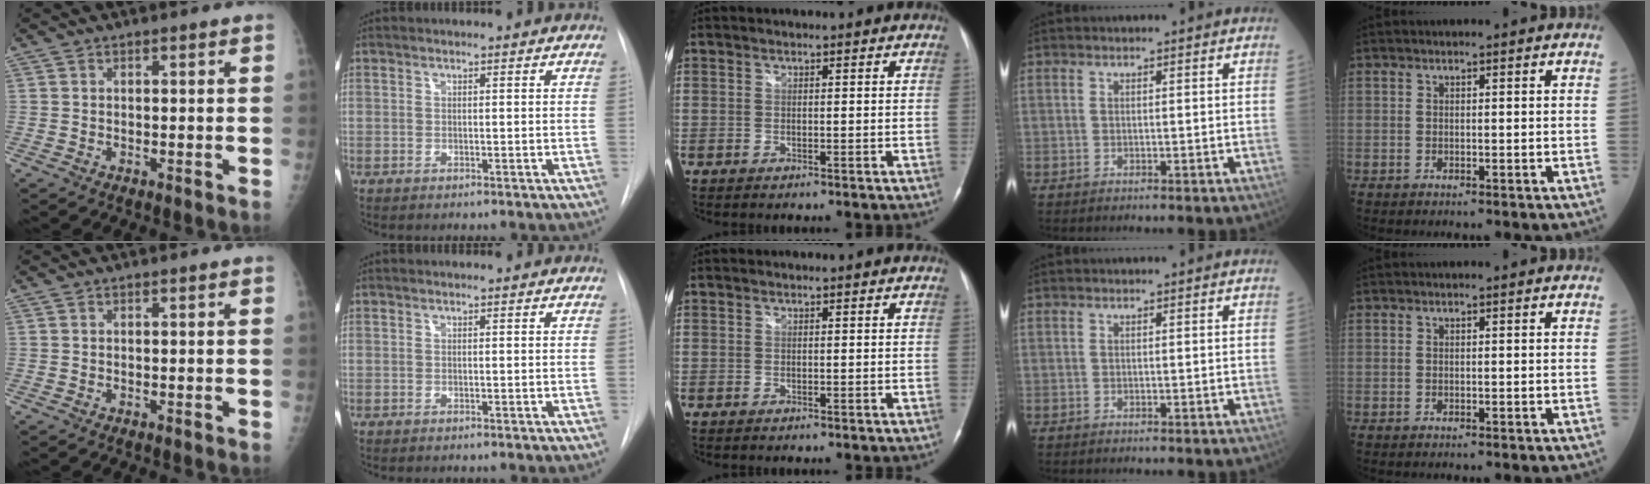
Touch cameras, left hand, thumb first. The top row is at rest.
{}